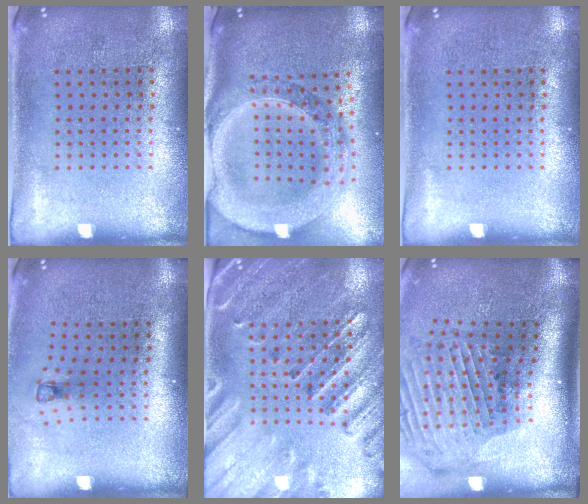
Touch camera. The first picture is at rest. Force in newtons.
{"total": 3.3, "press": 2.7, "slide": 1.9}
{"total": 0.0}
{"total": 0.8, "press": 0.4, "slide": 0.7}
{"total": 2.9, "press": 2.7, "slide": 1.1}
{"total": 2.9, "press": 2.1, "slide": 2.0}